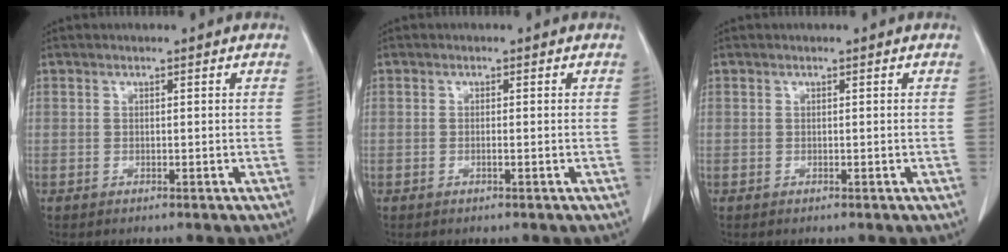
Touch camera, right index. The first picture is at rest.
{"total": 0.6, "force": [-0.2, 0.0, 0.6], "torque": [-0.011, 0.001, -0.004]}
{"total": 0.0}